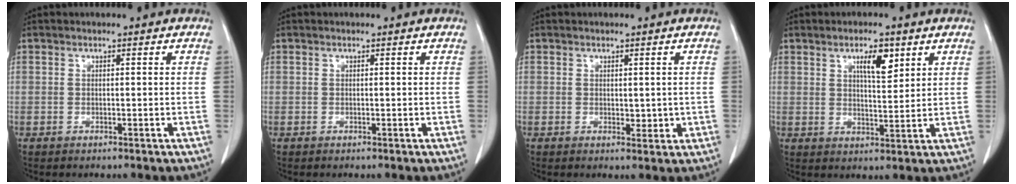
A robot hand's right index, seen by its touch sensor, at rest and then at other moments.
{"total": 0.0}
{"total": 1.8, "force": [0.2, 1.2, 1.3], "torque": [-0.015, -0.003, 0.009]}
{"total": 5.4, "force": [2.8, 1.5, 4.3], "torque": [-0.073, -0.001, 0.049]}